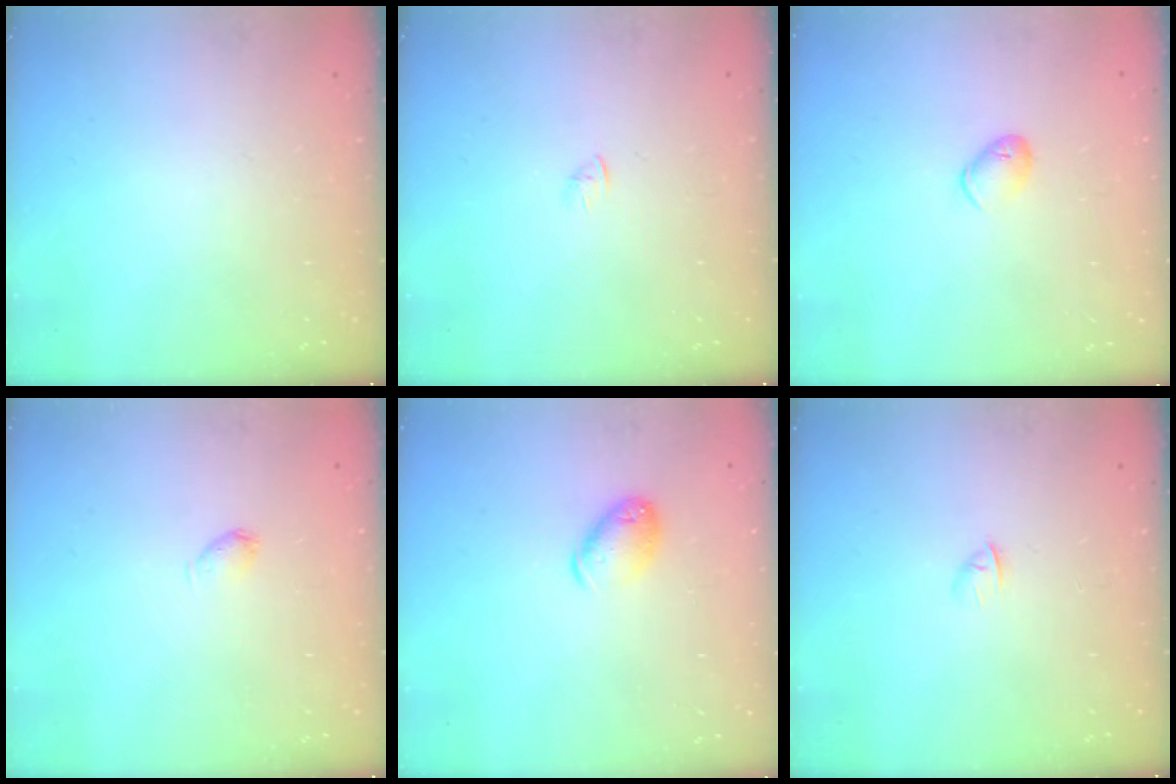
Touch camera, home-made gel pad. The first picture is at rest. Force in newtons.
{"total": 1.4, "press": 1.3, "slide": 0.4}
{"total": 5.4, "press": 5.2, "slide": 1.1}
{"total": 3.2, "press": 3.2, "slide": 0.5}
{"total": 9.6, "press": 9.4, "slide": 1.5}
{"total": 2.8, "press": 2.7, "slide": 0.7}